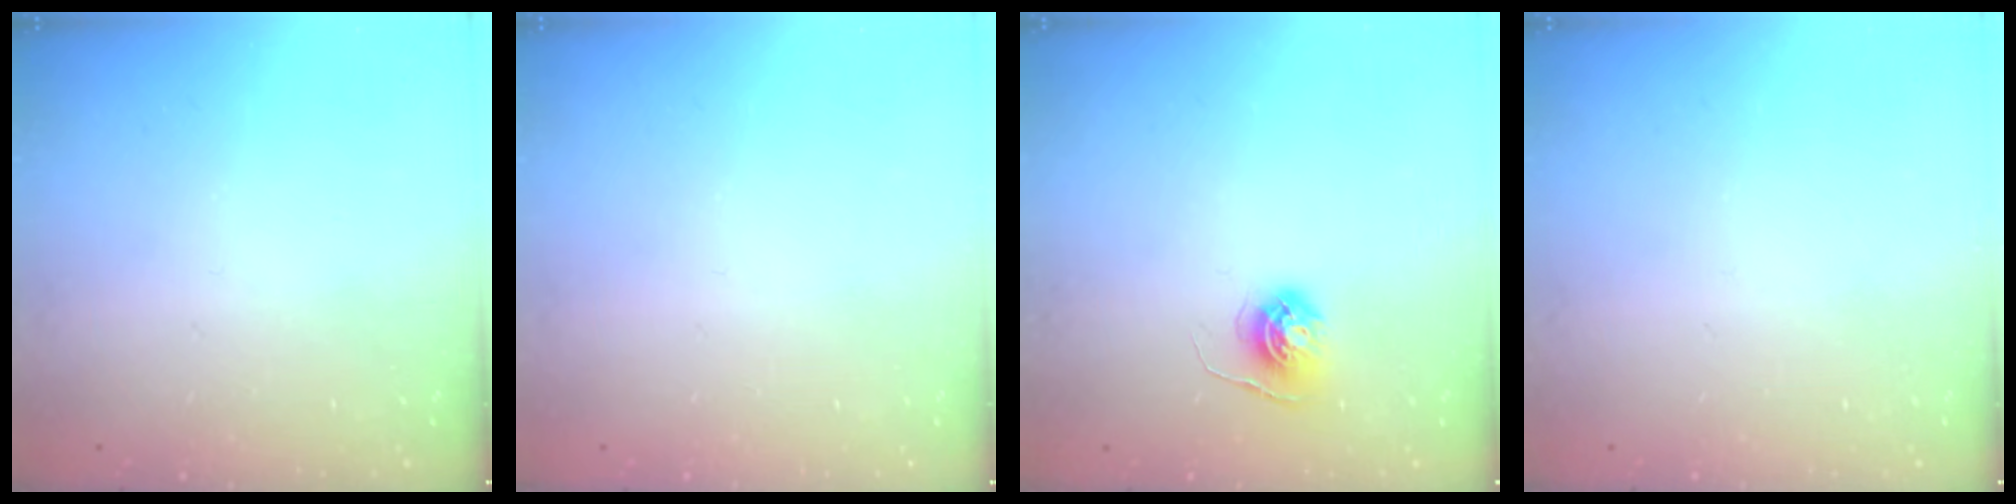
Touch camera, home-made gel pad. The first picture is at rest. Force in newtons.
{"total": 0.0}
{"total": 5.6, "press": 5.5, "slide": 0.6}
{"total": 0.0}